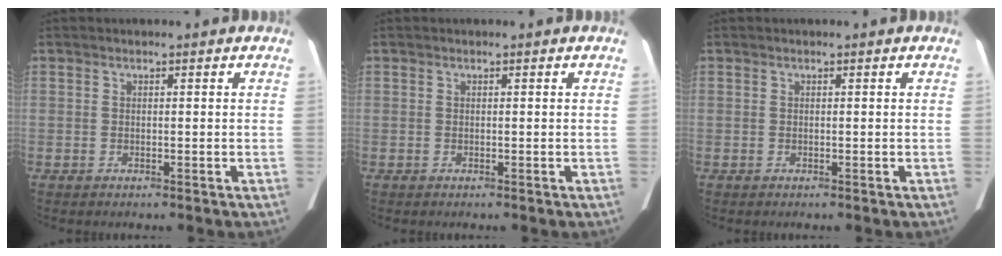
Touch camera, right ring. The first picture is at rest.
{"total": 0.0}
{"total": 0.0}